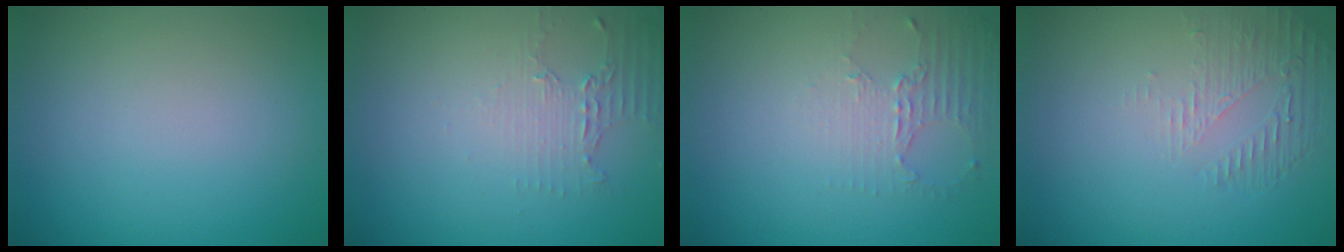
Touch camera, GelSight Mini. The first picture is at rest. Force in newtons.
{"total": 2.2, "press": 1.5, "slide": 1.5}
{"total": 2.0, "press": 1.5, "slide": 1.4}
{"total": 1.7, "press": 0.6, "slide": 1.6}